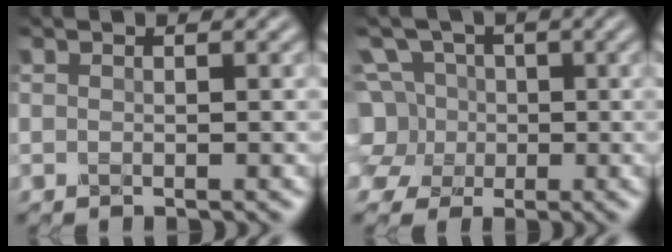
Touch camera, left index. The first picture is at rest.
{"total": 8.2, "force": [0.5, 7.3, 3.6], "torque": [-0.089, 0.041, -0.037]}